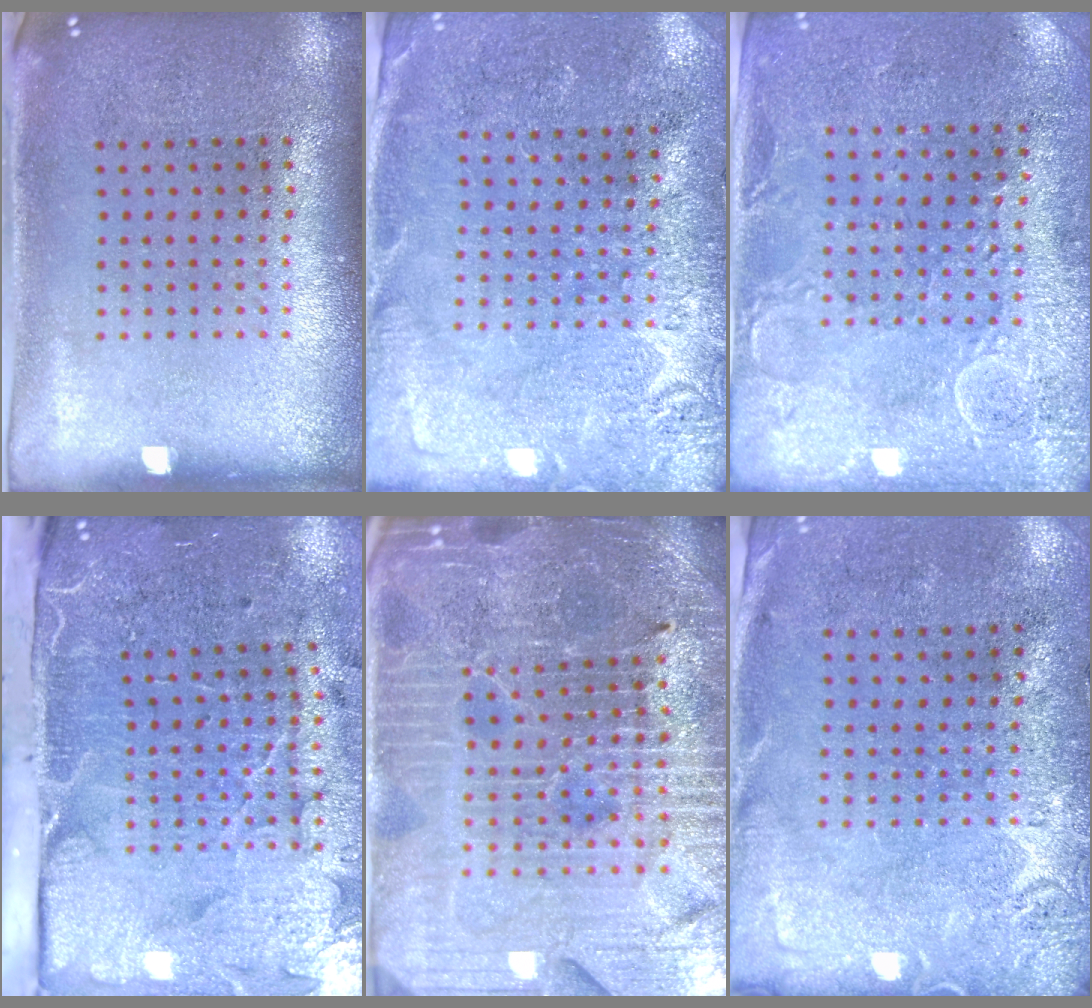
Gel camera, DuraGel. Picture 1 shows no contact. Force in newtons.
{"total": 2.7, "press": 2.7, "slide": 0.4}
{"total": 2.7, "press": 2.5, "slide": 0.9}
{"total": 5.1, "press": 4.0, "slide": 3.1}
{"total": 5.5, "press": 5.1, "slide": 2.0}
{"total": 2.7, "press": 2.2, "slide": 1.6}